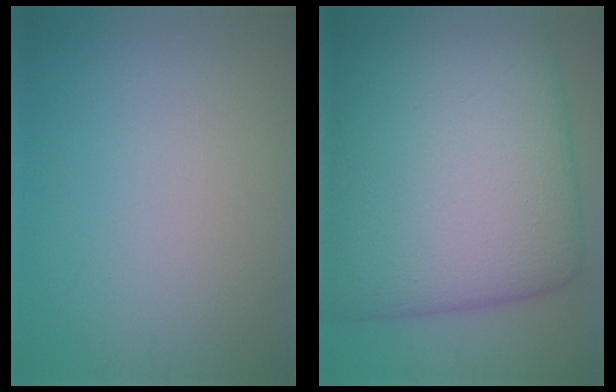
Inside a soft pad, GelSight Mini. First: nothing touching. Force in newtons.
{"total": 20.0, "press": 20.0, "slide": 0.3}